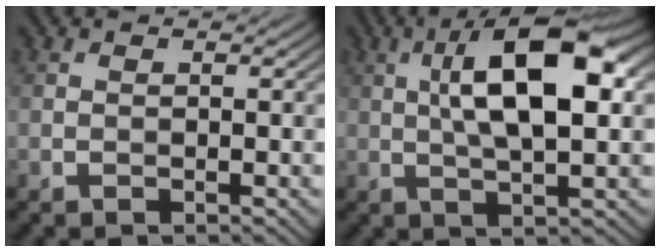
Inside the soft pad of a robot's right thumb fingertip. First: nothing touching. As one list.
[{"total": 11.6, "force": [2.2, 4.0, 10.7], "torque": [-0.183, 0.015, 0.033]}]